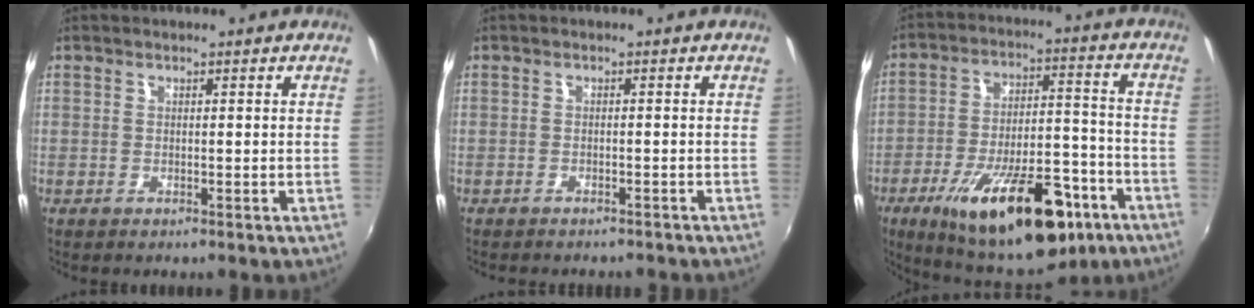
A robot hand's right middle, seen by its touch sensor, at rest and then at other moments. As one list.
[{"total": 4.1, "force": [-3.7, 1.2, 1.4], "torque": [-0.035, -0.013, -0.053]}, {"total": 24.0, "force": [-13.8, 9.1, 17.4], "torque": [-0.285, -0.015, -0.196]}]